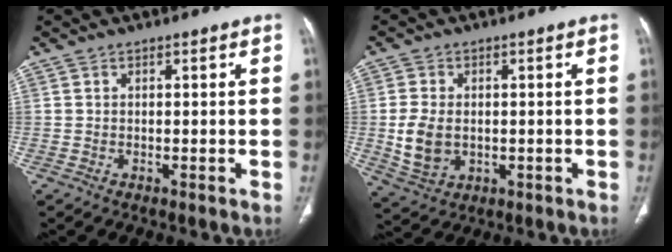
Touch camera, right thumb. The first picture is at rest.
{"total": 7.8, "force": [-0.4, 5.5, 5.4], "torque": [-0.102, -0.004, 0.003]}